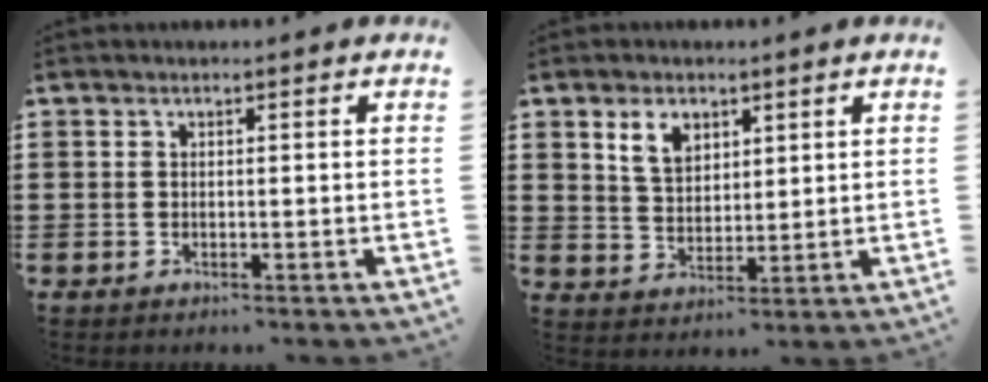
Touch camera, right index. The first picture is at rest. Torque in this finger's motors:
{"motor_torque": [1.42, 0.71, 0.37, 0.07]}